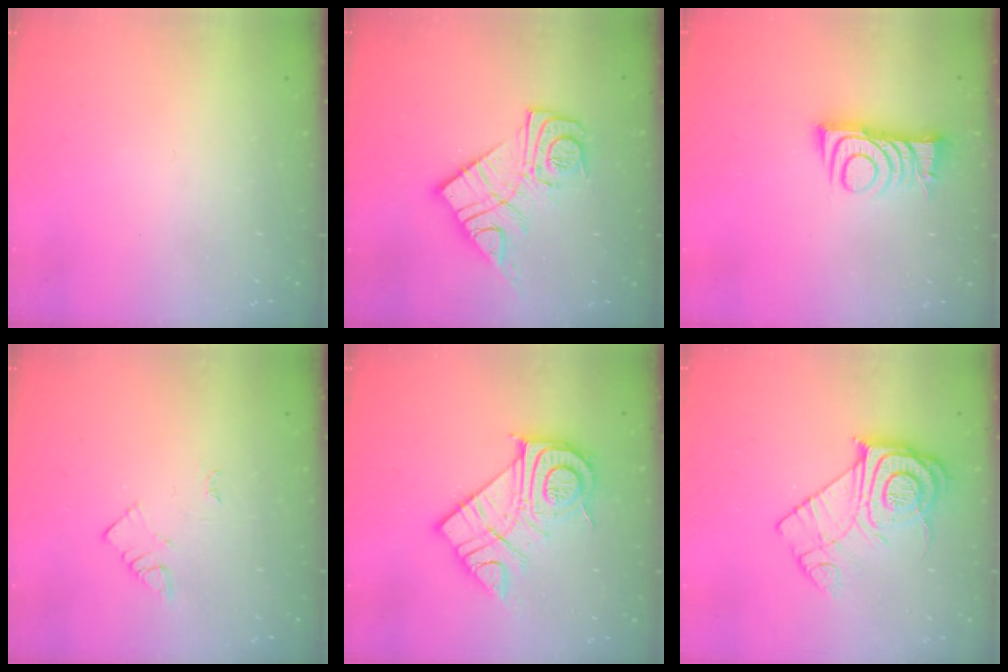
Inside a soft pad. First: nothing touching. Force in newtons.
{"total": 16.3, "press": 16.2, "slide": 1.4}
{"total": 9.0, "press": 9.0, "slide": 0.1}
{"total": 3.1, "press": 3.1, "slide": 0.4}
{"total": 18.1, "press": 18.0, "slide": 1.5}
{"total": 13.5, "press": 13.5, "slide": 1.0}